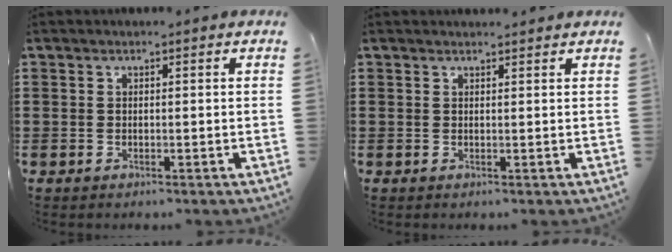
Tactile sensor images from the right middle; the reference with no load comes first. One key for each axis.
{"total": 0.8, "fx": 0.8, "fy": 0.0, "fz": 0.1, "tx": 0.004, "ty": -0.003, "tz": 0.014}